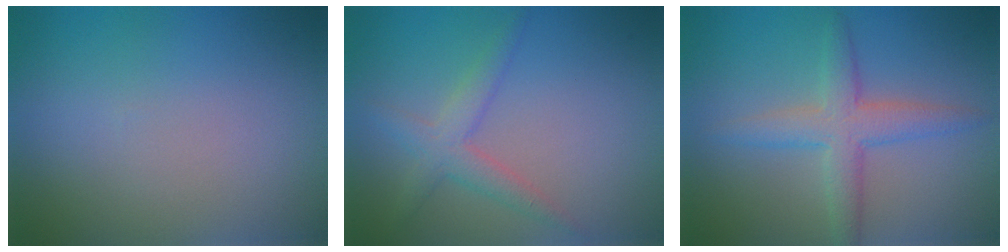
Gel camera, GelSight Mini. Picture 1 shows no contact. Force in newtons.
{"total": 2.7, "press": 2.7, "slide": 0.1}
{"total": 3.8, "press": 3.8, "slide": 0.1}